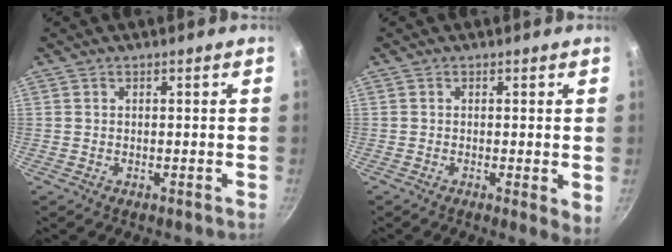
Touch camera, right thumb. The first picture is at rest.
{"total": 3.3, "force": [-0.1, 1.0, 3.1], "torque": [-0.040, -0.012, -0.004]}